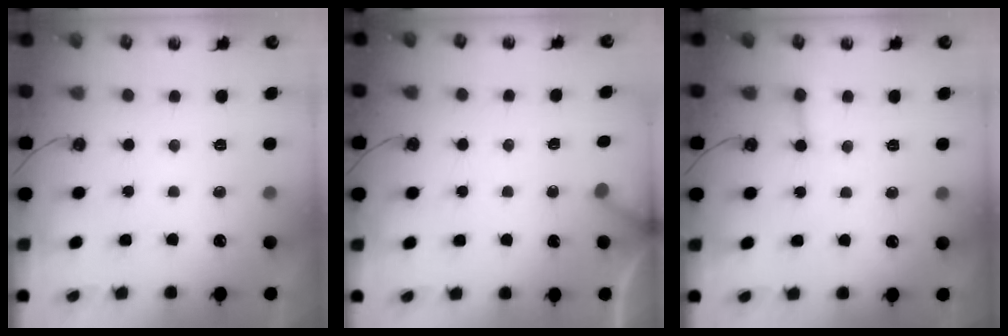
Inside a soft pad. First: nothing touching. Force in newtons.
{"total": 3.8, "press": 3.8, "slide": 0.2}
{"total": 3.2, "press": 3.2, "slide": 0.3}